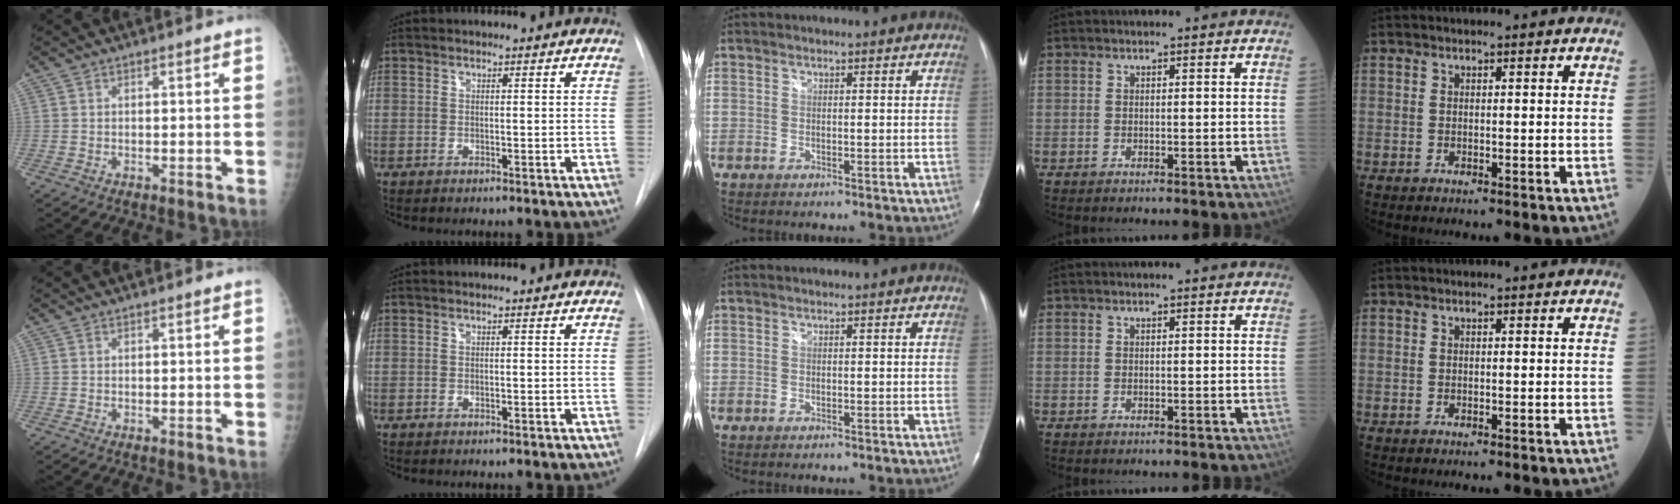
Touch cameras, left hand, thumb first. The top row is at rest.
{}